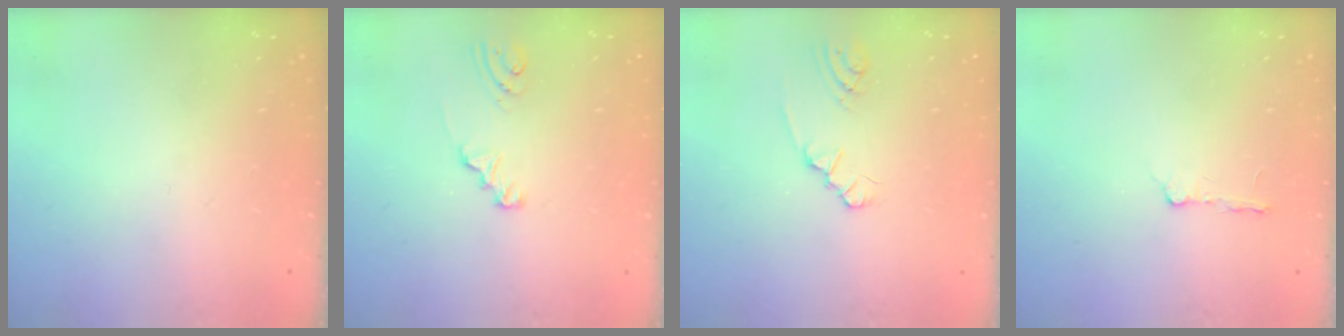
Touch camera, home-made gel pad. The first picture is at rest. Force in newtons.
{"total": 1.7, "press": 1.7, "slide": 0.1}
{"total": 1.7, "press": 1.6, "slide": 0.3}
{"total": 2.4, "press": 2.3, "slide": 0.4}